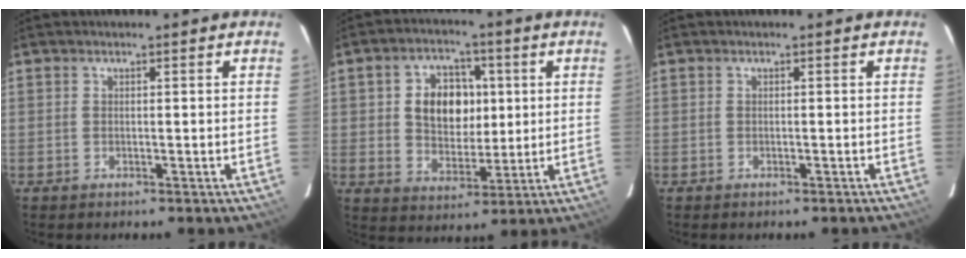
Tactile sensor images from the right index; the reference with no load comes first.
{"total": 10.4, "force": [1.8, 7.8, 6.7], "torque": [-0.126, 0.018, 0.038]}
{"total": 0.5, "force": [-0.5, 0.0, 0.2], "torque": [-0.001, 0.002, -0.008]}